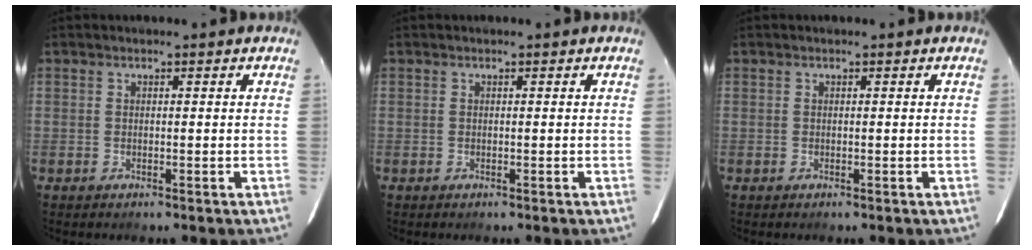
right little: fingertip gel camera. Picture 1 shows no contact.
{"total": 0.0}
{"total": 0.0}